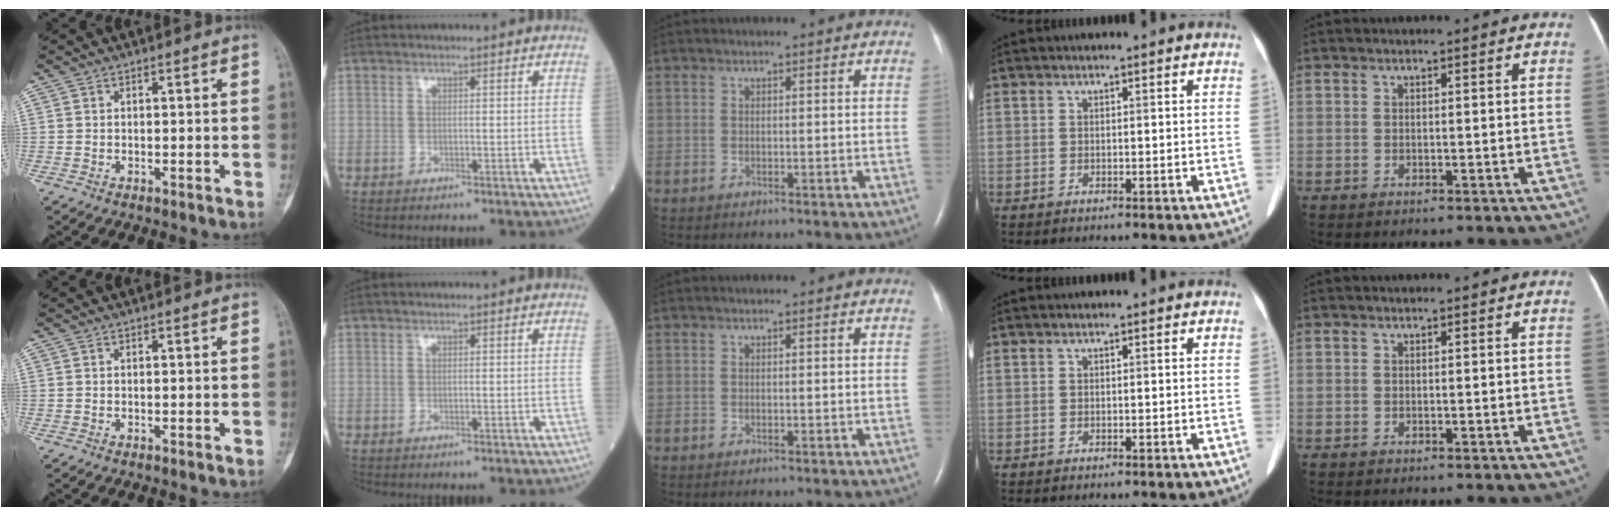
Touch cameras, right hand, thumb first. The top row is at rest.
{}